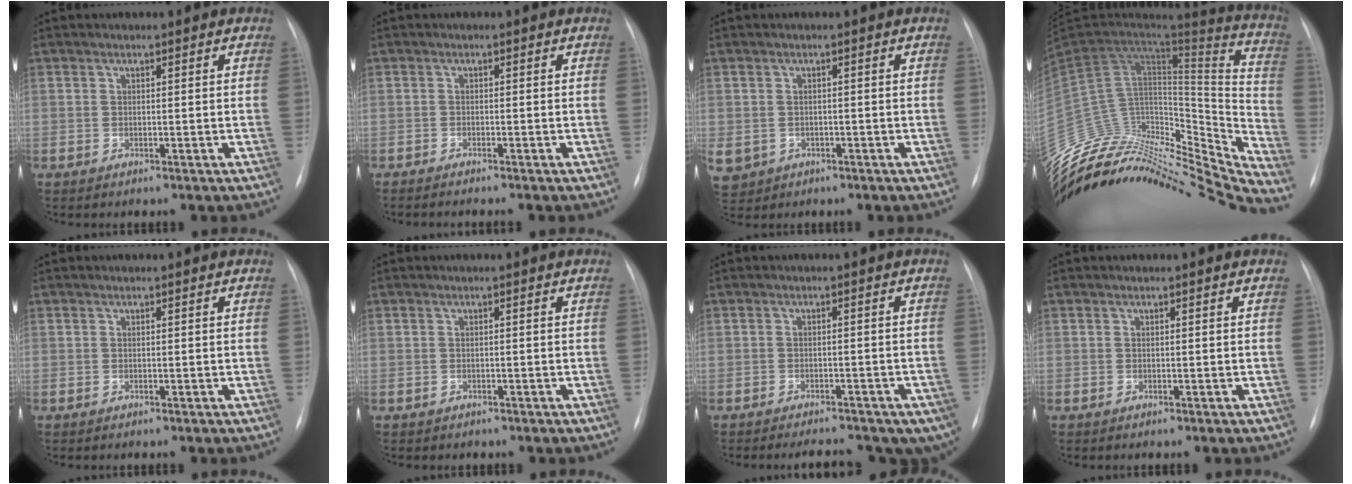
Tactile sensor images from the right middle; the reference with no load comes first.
{"total": 3.1, "force": [-2.7, 0.0, 1.5], "torque": [-0.025, -0.008, -0.034]}
{"total": 8.5, "force": [-3.4, 7.3, 2.8], "torque": [-0.093, 0.000, -0.039]}
{"total": 34.6, "force": [-32.2, 6.4, 10.8], "torque": [-0.157, 0.016, -0.477]}
{"total": 0.0}
{"total": 0.6, "force": [-0.4, 0.4, 0.1], "torque": [-0.013, 0.000, -0.002]}
{"total": 12.7, "force": [-9.5, 5.3, 6.6], "torque": [-0.083, 0.001, -0.101]}
{"total": 0.0}